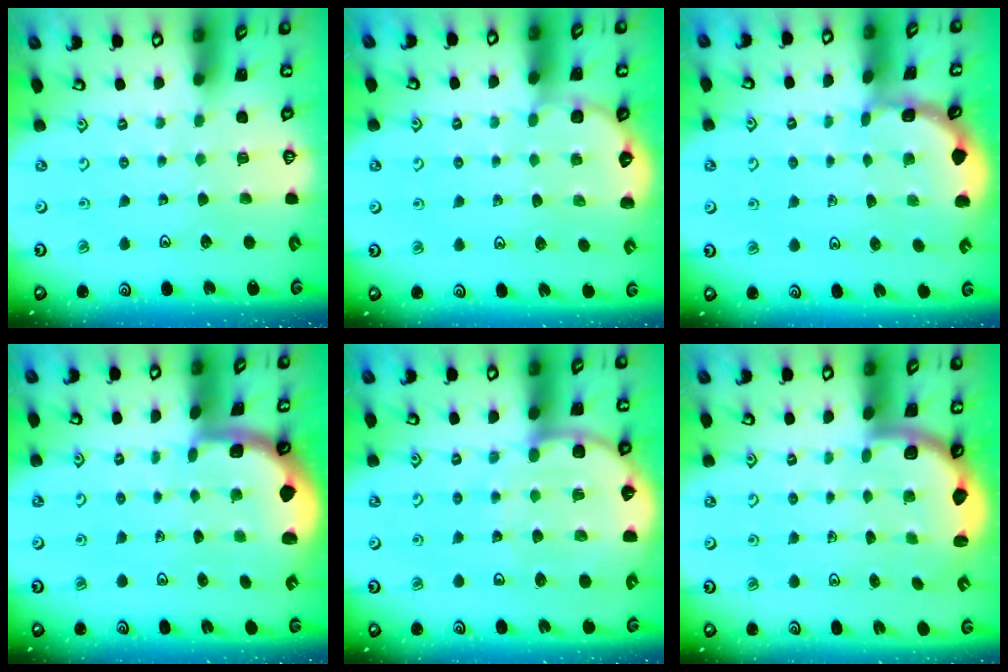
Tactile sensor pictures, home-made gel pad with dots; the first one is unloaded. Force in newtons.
{"total": 4.1, "press": 3.7, "slide": 1.8}
{"total": 1.8, "press": 1.8, "slide": 0.3}
{"total": 1.5, "press": 1.5, "slide": 0.2}
{"total": 8.5, "press": 8.4, "slide": 1.1}
{"total": 2.5, "press": 2.4, "slide": 0.7}